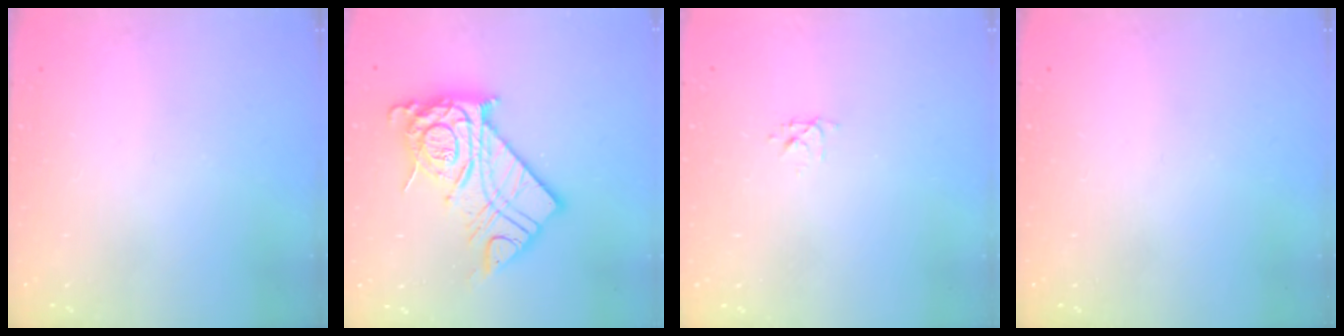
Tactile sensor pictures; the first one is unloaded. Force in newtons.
{"total": 20.5, "press": 20.4, "slide": 2.0}
{"total": 3.2, "press": 3.2, "slide": 0.3}
{"total": 0.0}